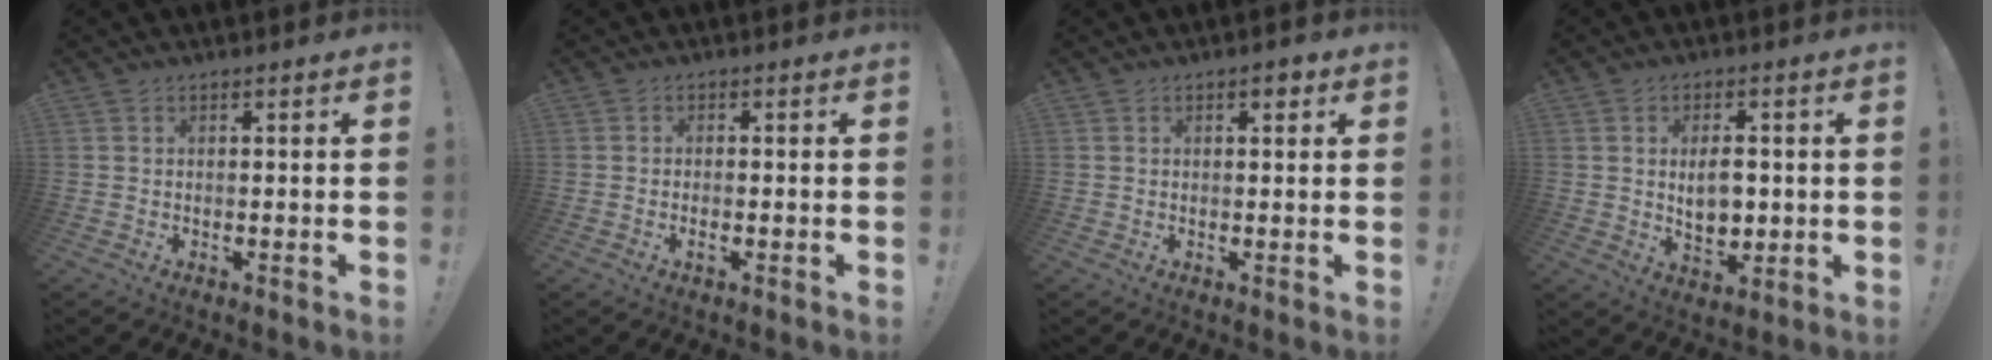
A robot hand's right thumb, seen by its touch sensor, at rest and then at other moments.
{"total": 1.2, "force": [-0.8, 0.3, 0.8], "torque": [-0.011, -0.001, -0.013]}
{"total": 2.4, "force": [1.3, 1.0, 1.7], "torque": [-0.015, -0.004, 0.018]}
{"total": 7.6, "force": [0.5, 4.9, 5.7], "torque": [-0.079, -0.002, 0.009]}